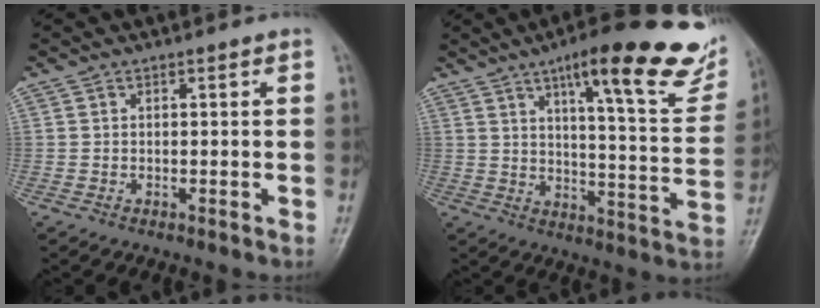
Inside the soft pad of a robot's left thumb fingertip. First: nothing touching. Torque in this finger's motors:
{"motor_torque": [0.62, 0.44, 1.48, -1.29, 0.25]}